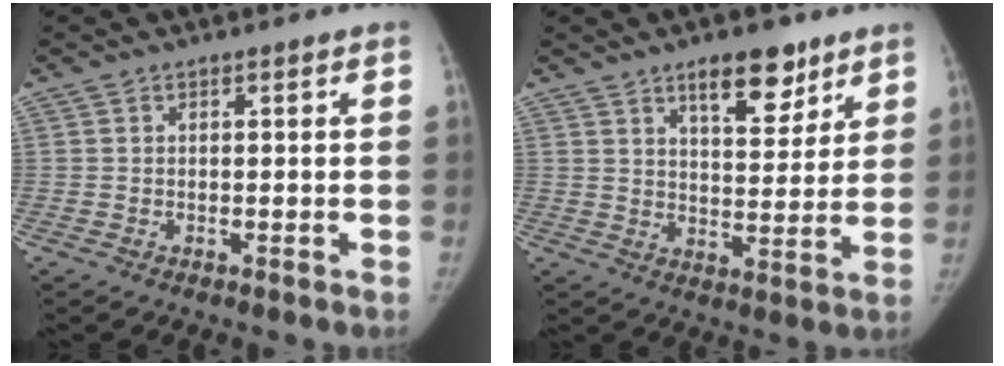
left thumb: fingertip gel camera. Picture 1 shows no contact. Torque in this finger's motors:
{"motor_torque": [0.47, -0.30, 1.13, -0.98, 0.15]}